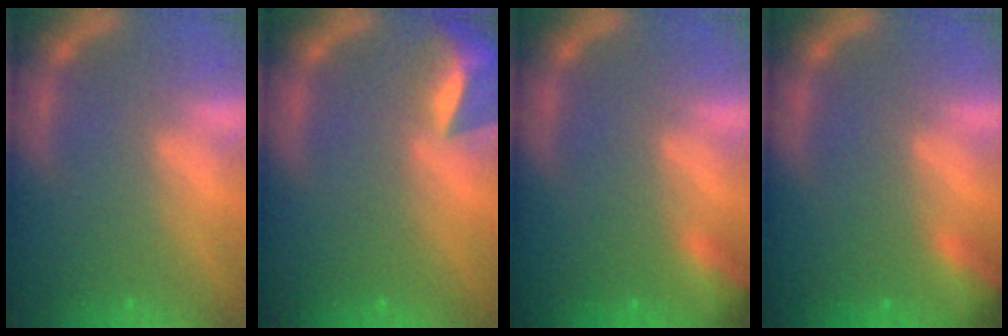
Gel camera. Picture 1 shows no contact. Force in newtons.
{"total": 6.0}
{"total": 3.5}
{"total": 3.5}